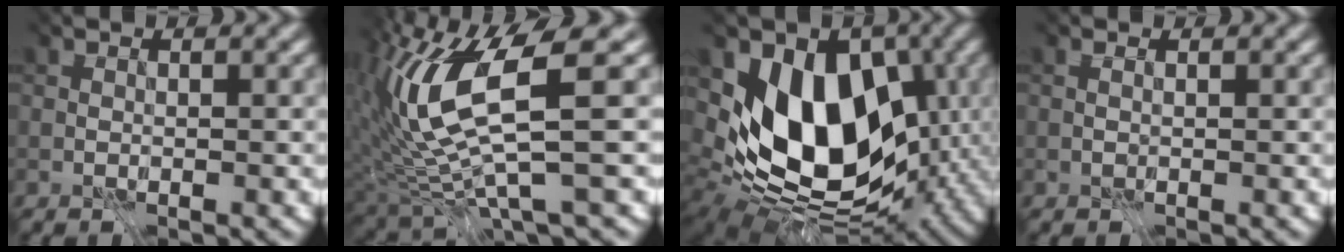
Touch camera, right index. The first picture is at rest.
{"total": 9.7, "force": [0.2, 1.6, 9.6], "torque": [-0.221, -0.018, 0.036]}
{"total": 10.3, "force": [-1.7, 6.5, 7.8], "torque": [-0.116, -0.024, -0.016]}
{"total": 1.8, "force": [0.8, 1.0, 1.3], "torque": [-0.012, 0.015, -0.001]}